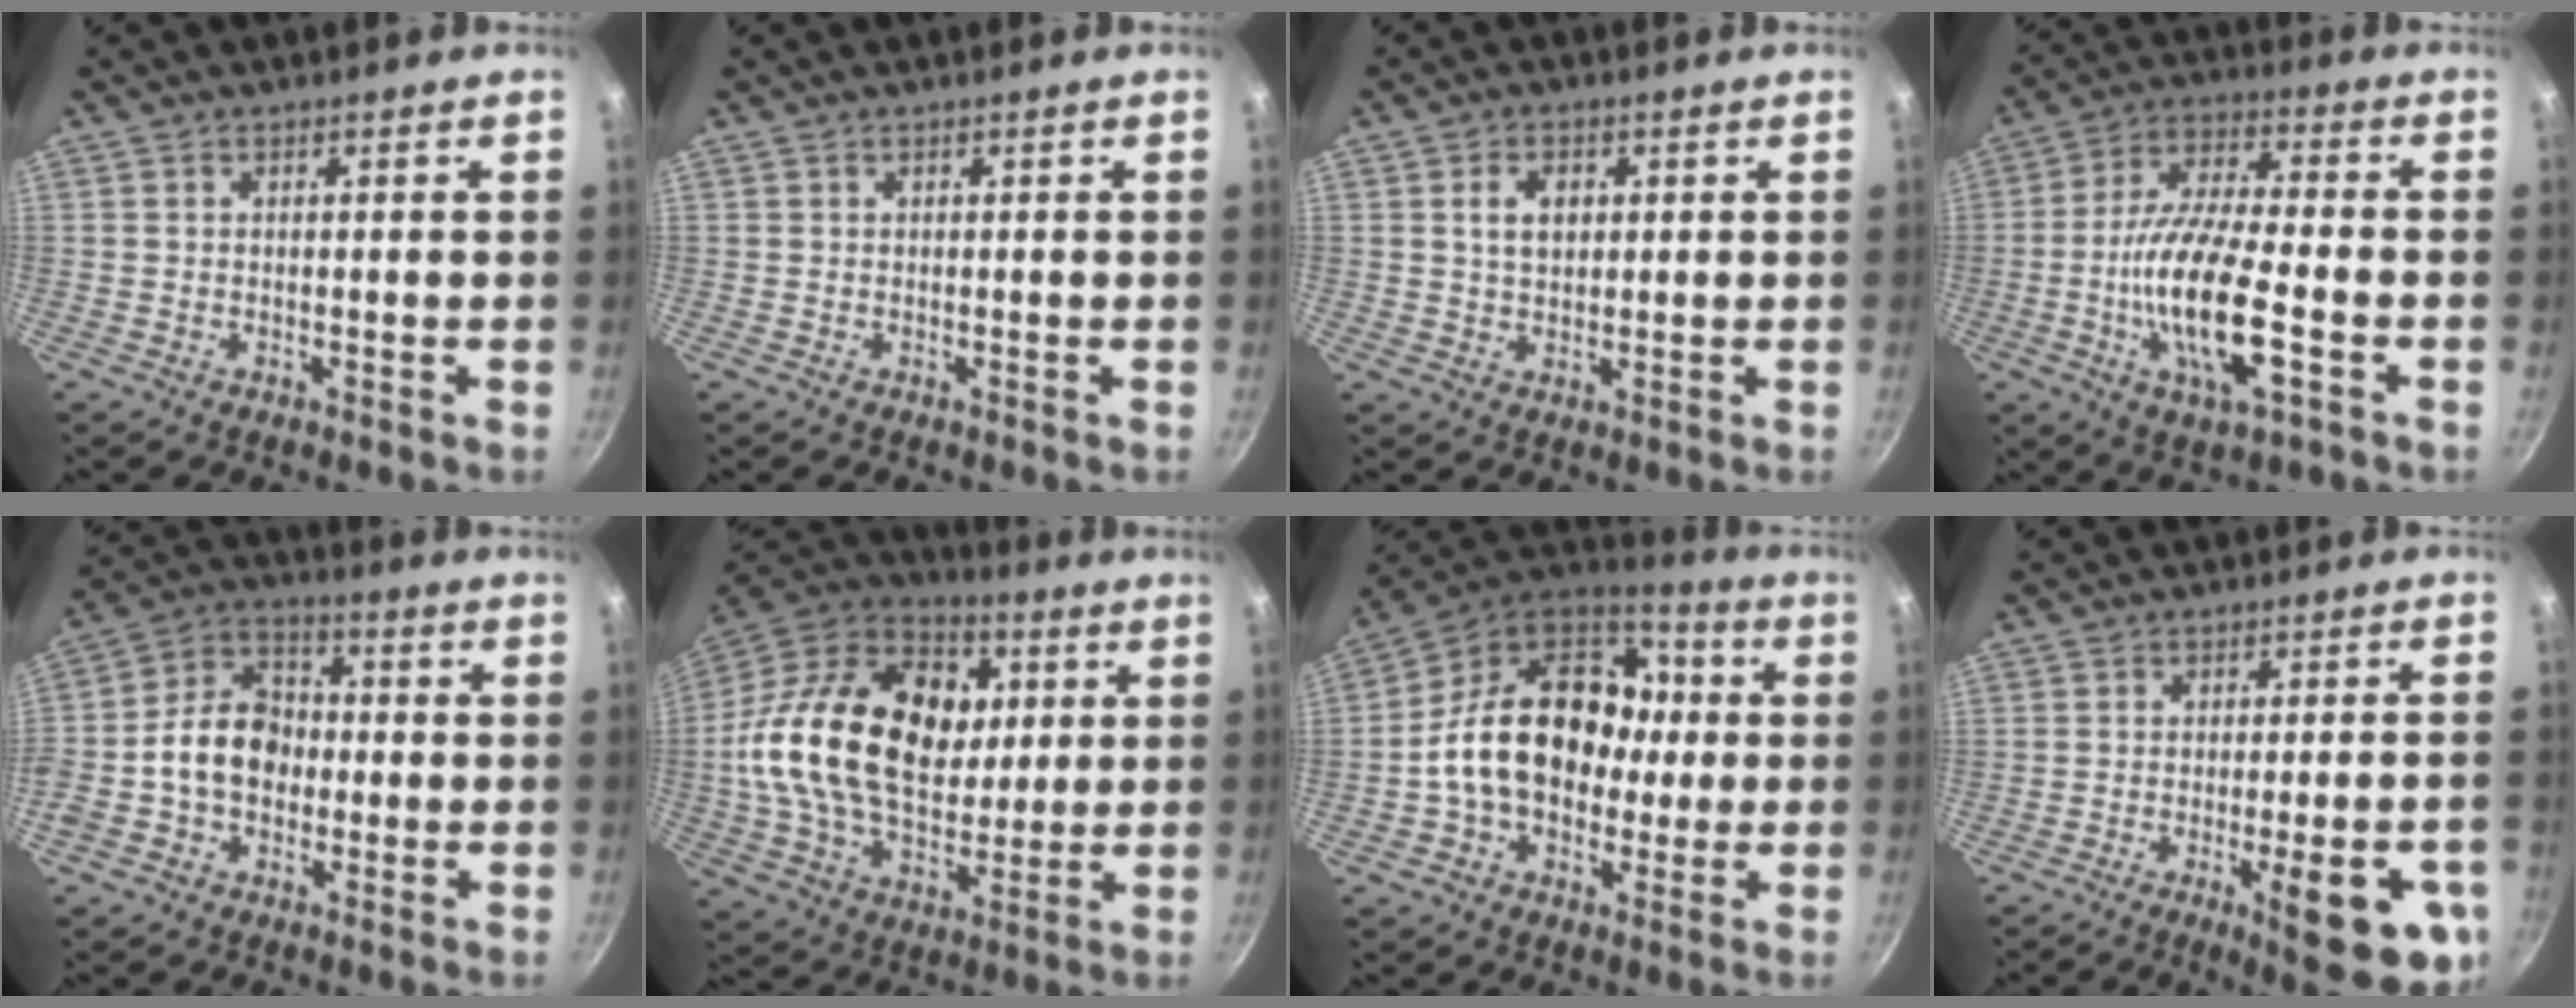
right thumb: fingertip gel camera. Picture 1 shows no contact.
{"total": 0.0}
{"total": 4.5, "force": [1.1, 3.1, 3.1], "torque": [-0.038, -0.001, 0.021]}
{"total": 16.8, "force": [-4.5, 5.6, 15.1], "torque": [-0.285, 0.021, -0.092]}
{"total": 11.3, "force": [-1.6, 8.6, 7.1], "torque": [-0.086, 0.035, -0.044]}
{"total": 28.4, "force": [3.8, 19.0, 20.9], "torque": [-0.349, 0.018, 0.055]}
{"total": 21.7, "force": [-0.6, 16.0, 14.7], "torque": [-0.218, 0.053, -0.020]}
{"total": 14.5, "force": [-5.0, 4.0, 12.9], "torque": [-0.140, 0.007, -0.062]}